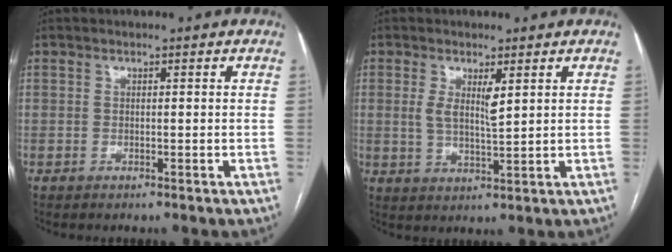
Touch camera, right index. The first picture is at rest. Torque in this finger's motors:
{"motor_torque": [0.62, 0.19, 0.31, 0.10]}